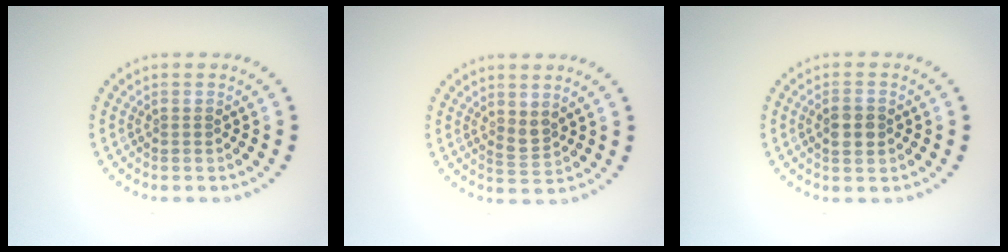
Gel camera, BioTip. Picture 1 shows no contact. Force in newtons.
{"total": 1.5, "press": 1.3, "slide": 0.8}
{"total": 2.2, "press": 2.2, "slide": 0.3}